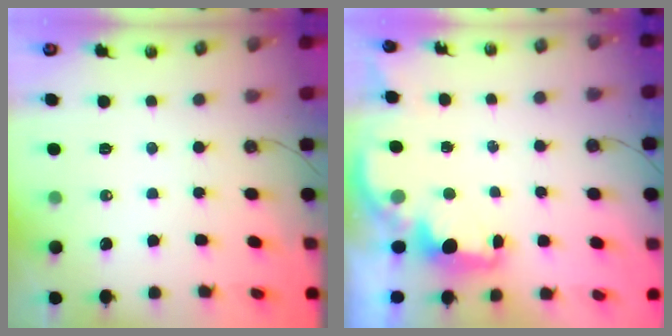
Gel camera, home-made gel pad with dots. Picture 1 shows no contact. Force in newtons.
{"total": 2.3, "press": 2.2, "slide": 0.8}